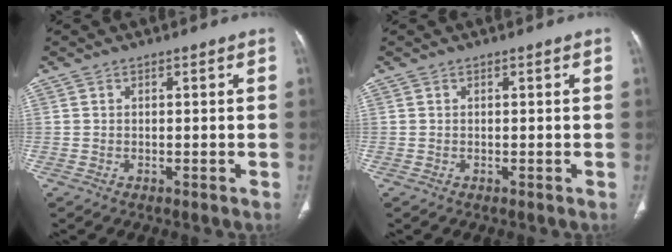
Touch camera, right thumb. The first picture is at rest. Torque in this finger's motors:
{"motor_torque": [-0.12, 0.12, -0.20, -0.04, 0.00]}